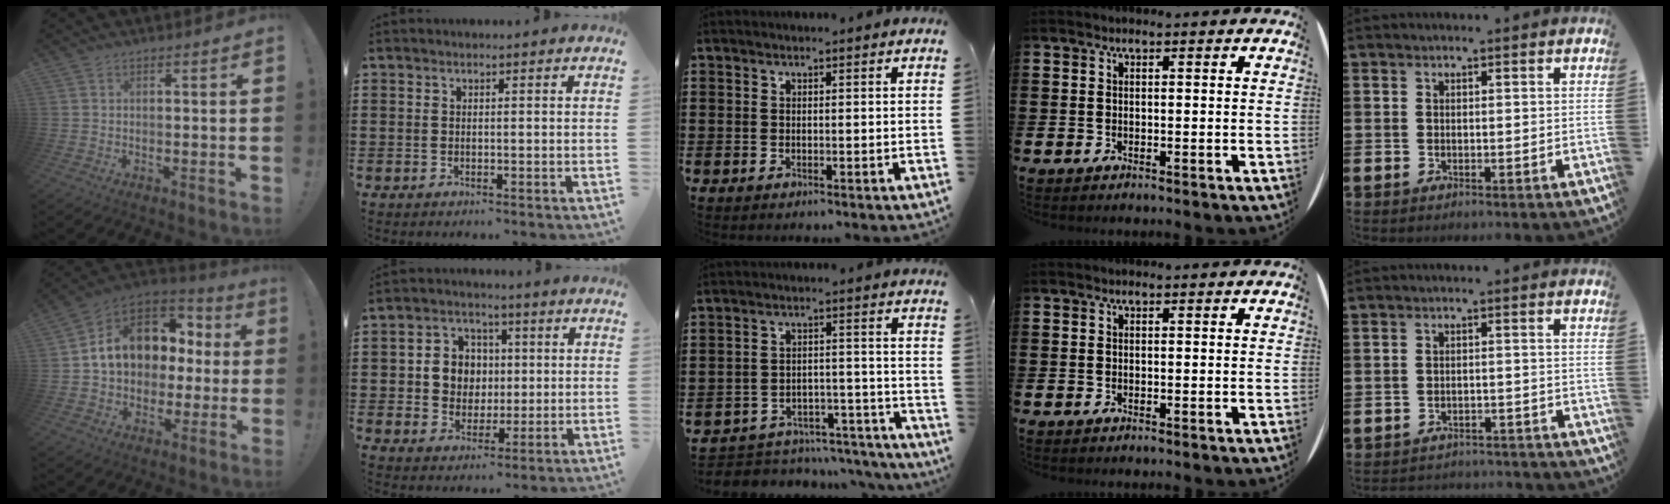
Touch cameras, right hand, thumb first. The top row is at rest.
{"thumb": {"total": 14.7, "force": [3.8, 11.5, 8.3], "torque": [-0.121, -0.009, 0.082]}, "index": {"total": 6.2, "force": [0.3, 5.9, 1.9], "torque": [-0.053, 0.017, 0.002]}, "middle": {"total": 4.8, "force": [-4.7, 1.0, 0.4], "torque": [-0.009, 0.012, -0.096]}, "little": {"total": 1.9, "force": [-1.9, 0.1, -0.1], "torque": [-0.005, 0.004, -0.041]}}